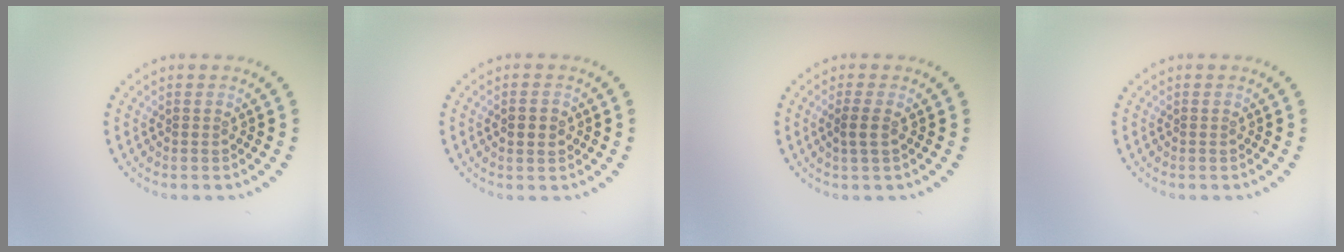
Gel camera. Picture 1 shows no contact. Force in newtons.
{"total": 2.1, "press": 2.1, "slide": 0.1}
{"total": 1.3, "press": 1.1, "slide": 0.6}
{"total": 0.0}